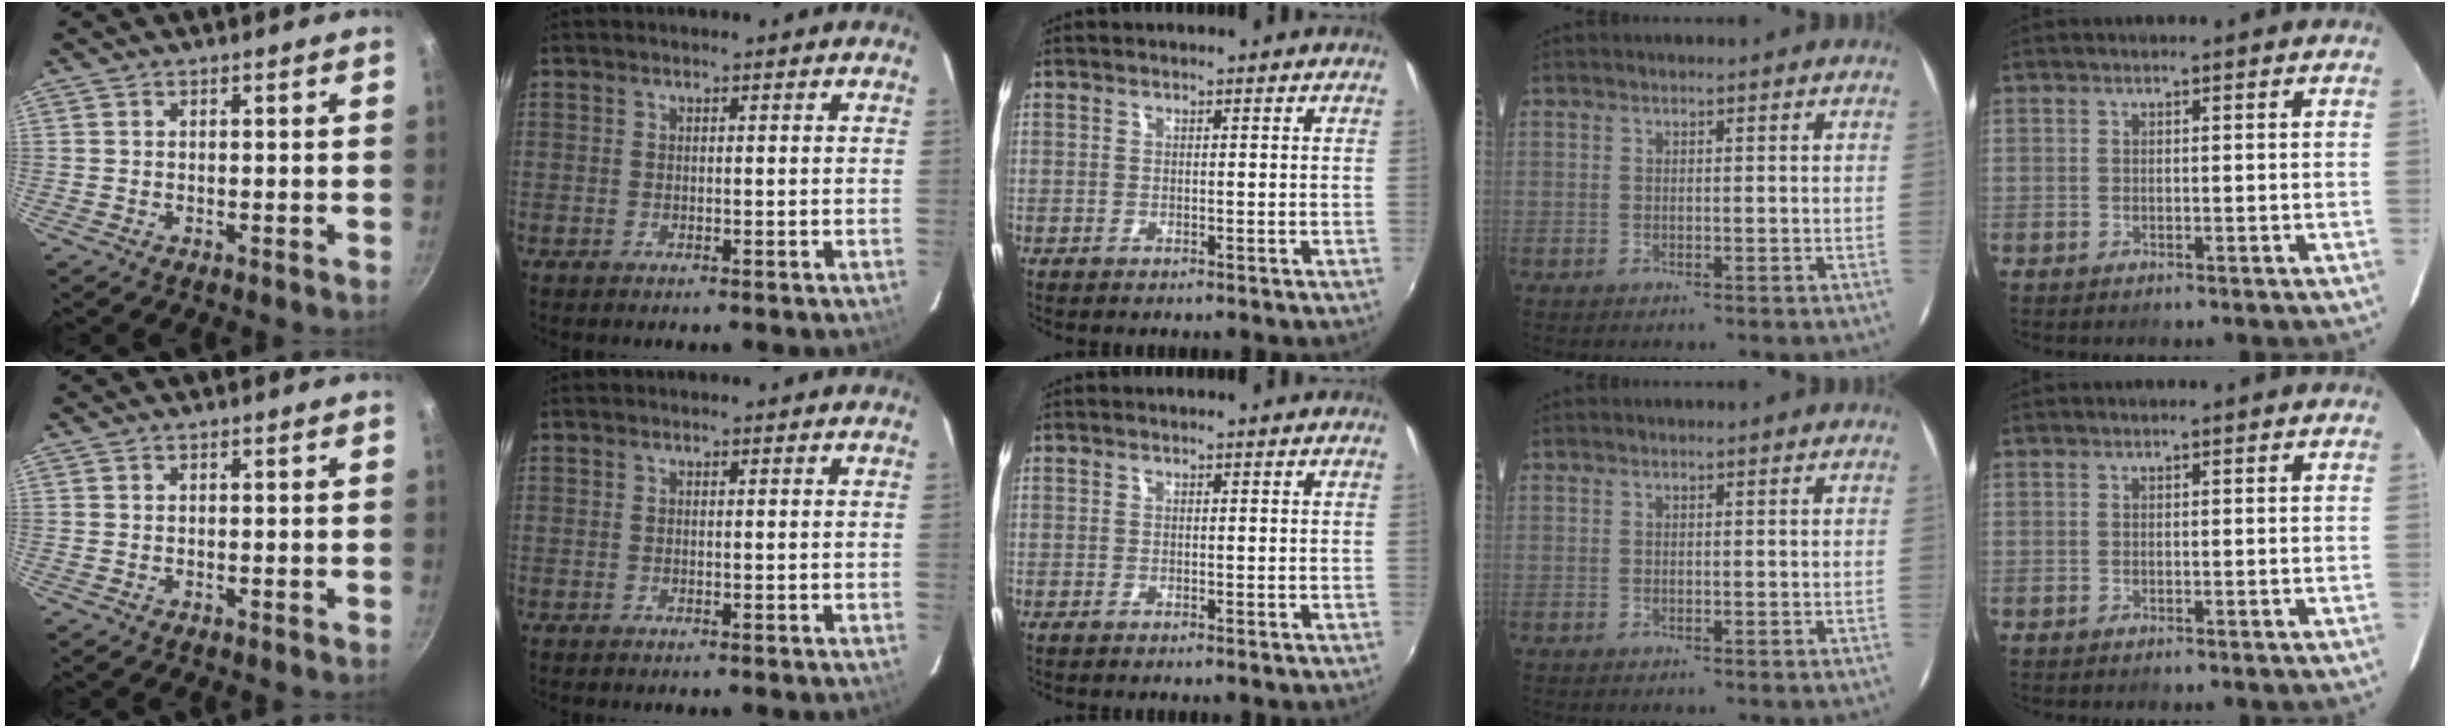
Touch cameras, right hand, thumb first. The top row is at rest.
{}